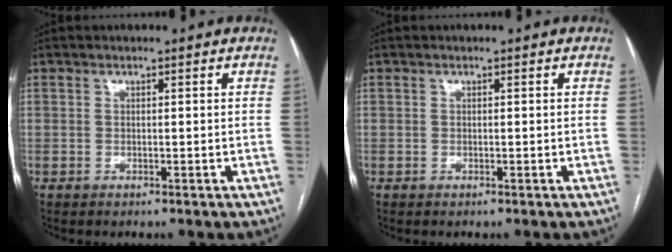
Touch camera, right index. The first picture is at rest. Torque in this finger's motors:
{"motor_torque": [0.00, 0.00, 0.00, 0.00]}